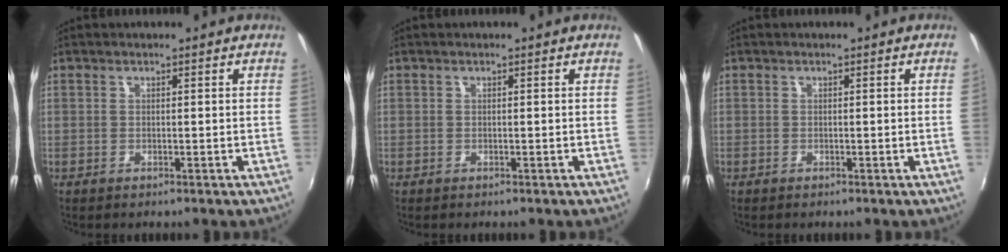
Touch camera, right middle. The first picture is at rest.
{"total": 0.0}
{"total": 0.6, "force": [0.1, -0.4, 0.5], "torque": [-0.001, -0.004, 0.000]}